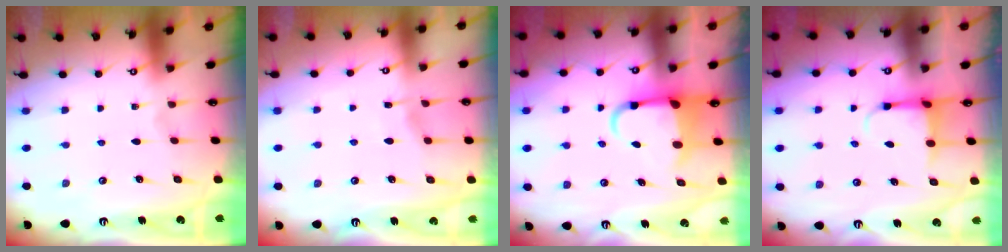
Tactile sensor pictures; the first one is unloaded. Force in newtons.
{"total": 2.5, "press": 2.5, "slide": 0.4}
{"total": 5.3, "press": 5.1, "slide": 1.2}
{"total": 4.0, "press": 3.8, "slide": 1.3}